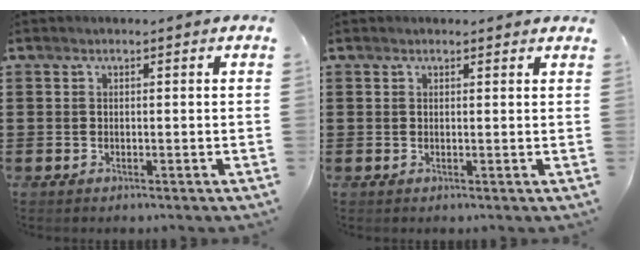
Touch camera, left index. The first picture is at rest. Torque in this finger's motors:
{"motor_torque": [0.89, -0.94, 0.10, 0.01]}